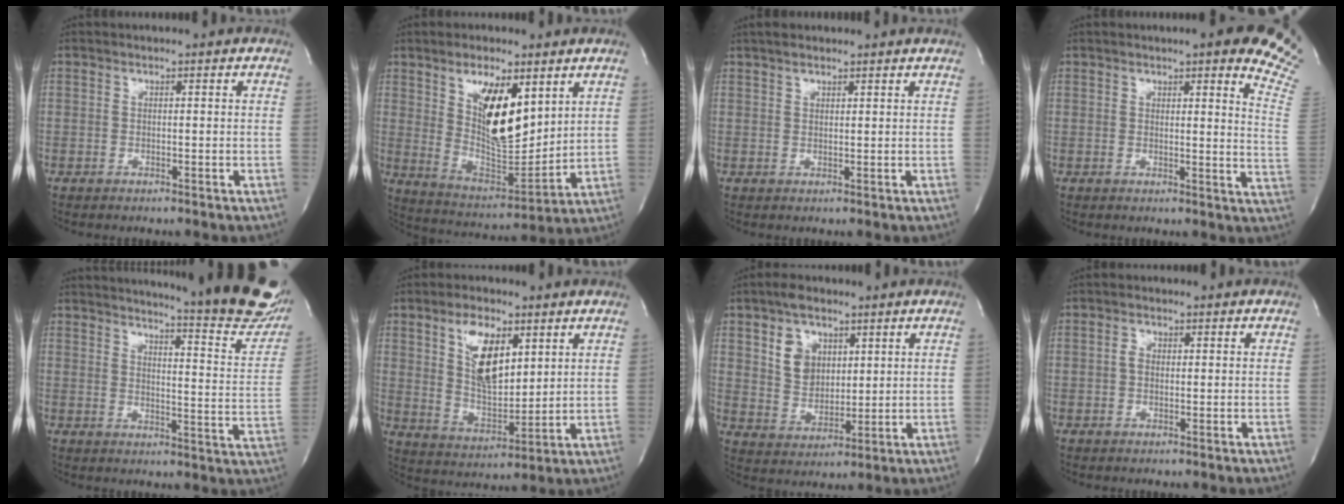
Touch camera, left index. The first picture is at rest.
{"total": 12.7, "force": [5.2, 4.4, 10.7], "torque": [-0.194, -0.010, 0.103]}
{"total": 2.8, "force": [2.4, 0.5, 1.3], "torque": [-0.023, 0.005, 0.042]}
{"total": 13.4, "force": [10.1, 1.4, 8.7], "torque": [-0.093, -0.057, 0.083]}
{"total": 23.6, "force": [21.0, 2.0, 10.6], "torque": [-0.149, -0.106, 0.237]}
{"total": 8.1, "force": [3.5, 3.6, 6.4], "torque": [-0.122, -0.001, 0.070]}
{"total": 7.3, "force": [3.4, 5.1, 4.0], "torque": [-0.081, 0.006, 0.069]}
{"total": 1.3, "force": [-0.2, 1.0, 0.9], "torque": [-0.017, 0.001, -0.005]}